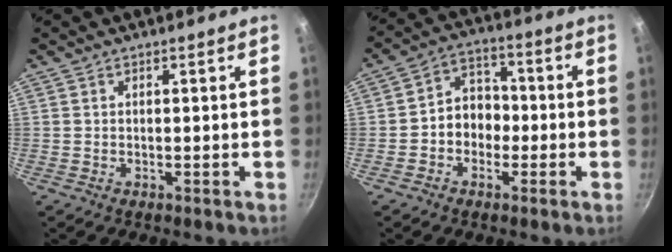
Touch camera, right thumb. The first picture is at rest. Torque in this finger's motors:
{"motor_torque": [-0.32, 0.57, 0.08, 0.12, 0.09]}